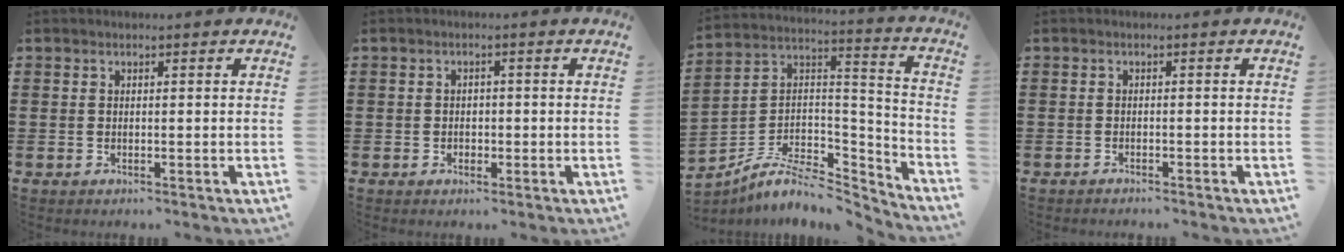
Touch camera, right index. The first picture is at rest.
{"total": 1.3, "force": [-0.3, 1.0, 0.6], "torque": [-0.014, 0.002, -0.007]}
{"total": 7.3, "force": [-5.2, 3.5, 3.6], "torque": [-0.074, 0.003, -0.102]}
{"total": 0.6, "force": [-0.6, 0.0, 0.0], "torque": [-0.003, 0.000, -0.012]}